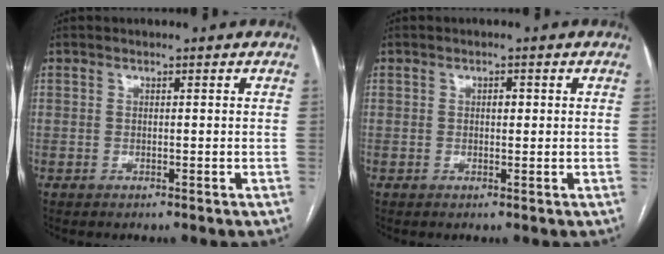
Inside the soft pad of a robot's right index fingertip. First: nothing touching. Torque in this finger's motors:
{"motor_torque": [0.38, 0.17, 0.10, 0.02]}